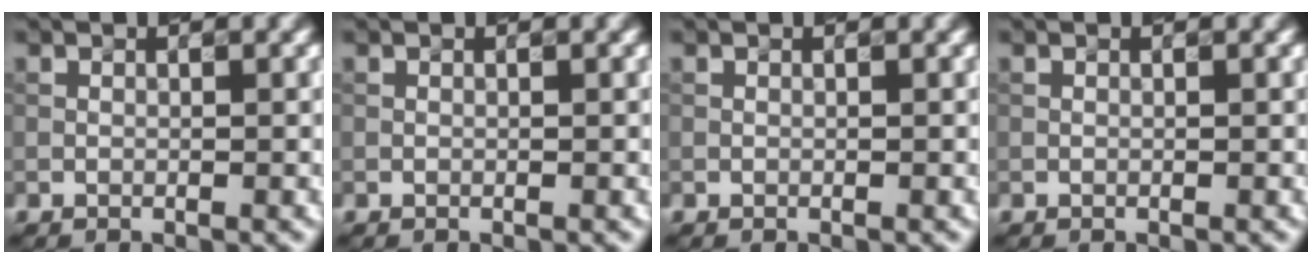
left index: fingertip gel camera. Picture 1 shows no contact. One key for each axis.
{"total": 0.0}
{"total": 0.0}
{"total": 0.0}